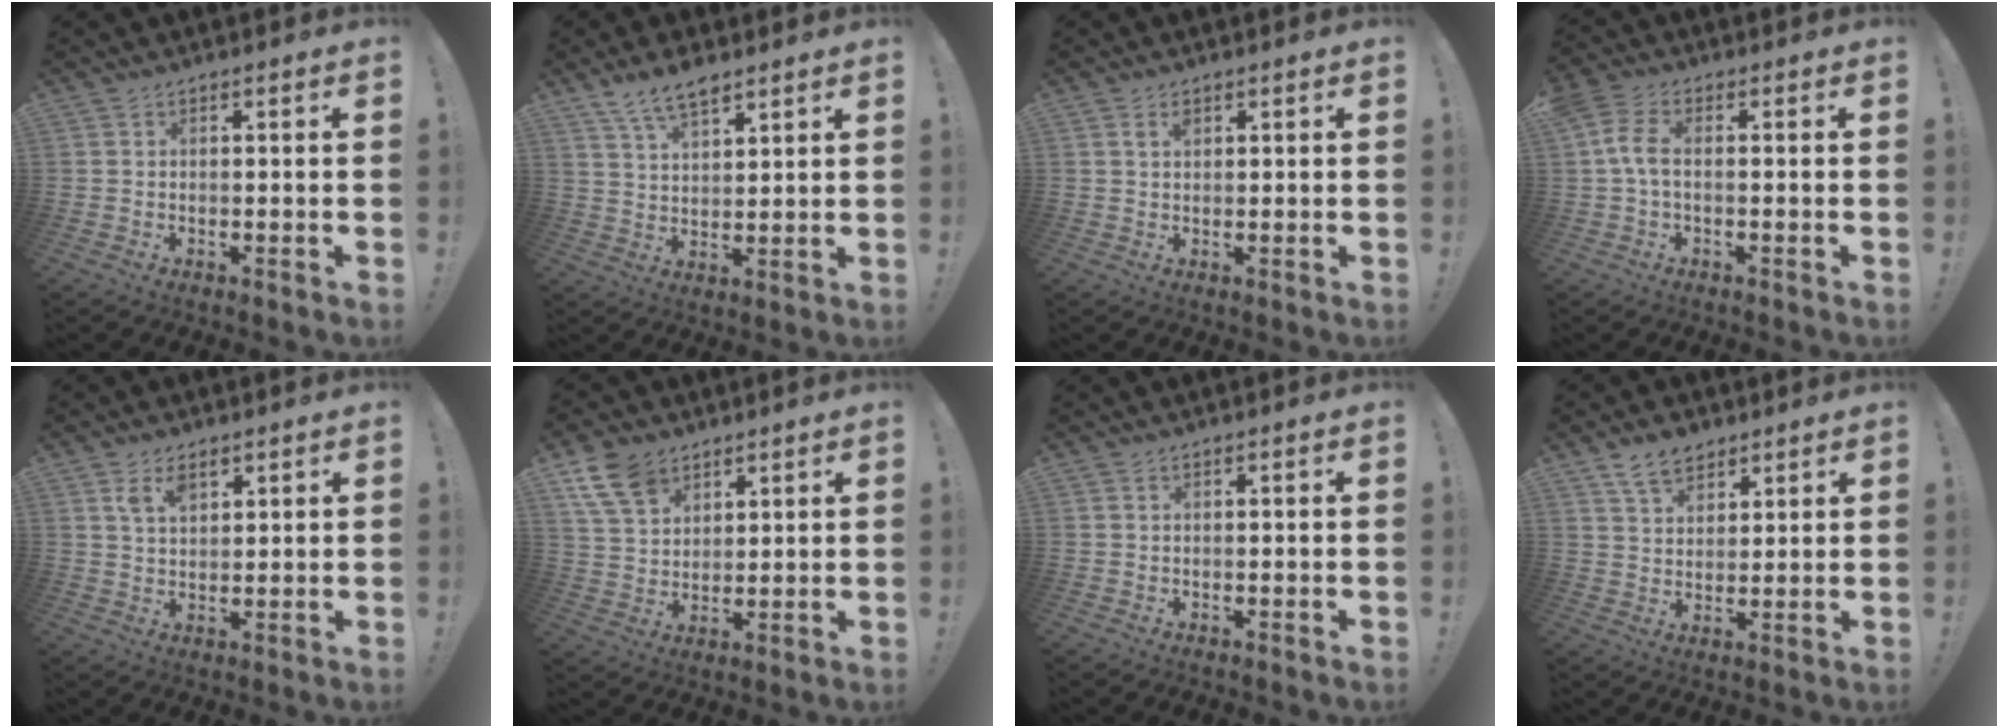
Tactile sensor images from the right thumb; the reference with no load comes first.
{"total": 8.1, "force": [5.9, 3.4, 4.5], "torque": [-0.082, -0.023, 0.111]}
{"total": 1.7, "force": [1.0, 1.0, 1.1], "torque": [-0.023, 0.001, 0.017]}
{"total": 6.3, "force": [0.1, 3.3, 5.4], "torque": [-0.120, 0.003, 0.004]}
{"total": 5.3, "force": [3.5, 2.8, 2.9], "torque": [-0.050, -0.014, 0.064]}
{"total": 10.9, "force": [6.5, 7.1, 5.1], "torque": [-0.097, -0.022, 0.130]}
{"total": 0.0}
{"total": 7.8, "force": [5.6, 4.6, 3.1], "torque": [-0.058, -0.022, 0.105]}